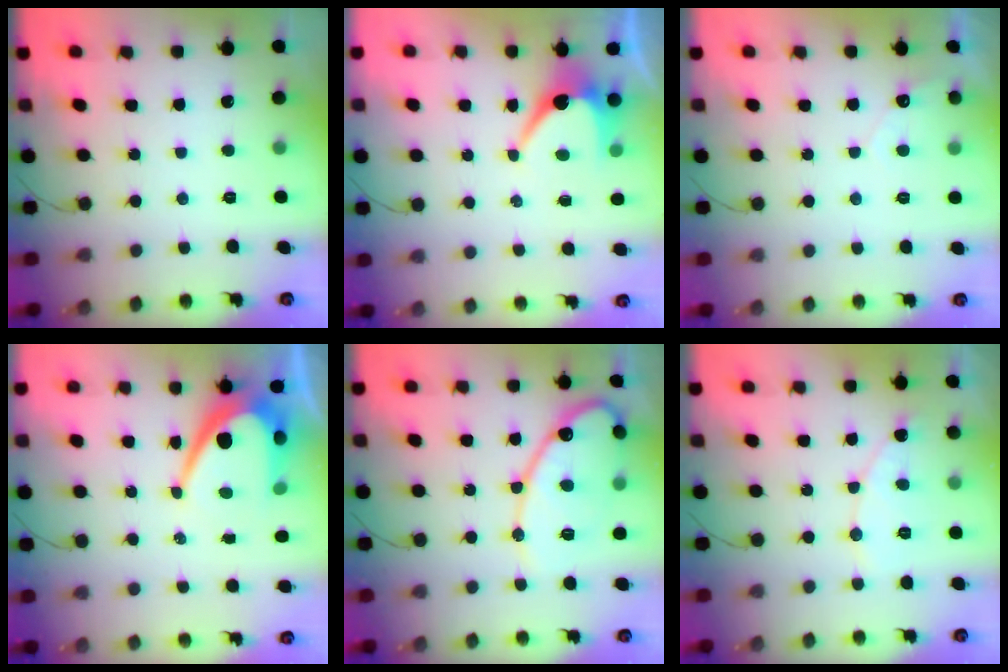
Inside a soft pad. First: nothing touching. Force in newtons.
{"total": 7.1, "press": 7.1, "slide": 0.6}
{"total": 3.1, "press": 3.1, "slide": 0.1}
{"total": 11.8, "press": 11.8, "slide": 0.8}
{"total": 14.9, "press": 14.9, "slide": 1.4}
{"total": 6.9, "press": 6.9, "slide": 0.3}